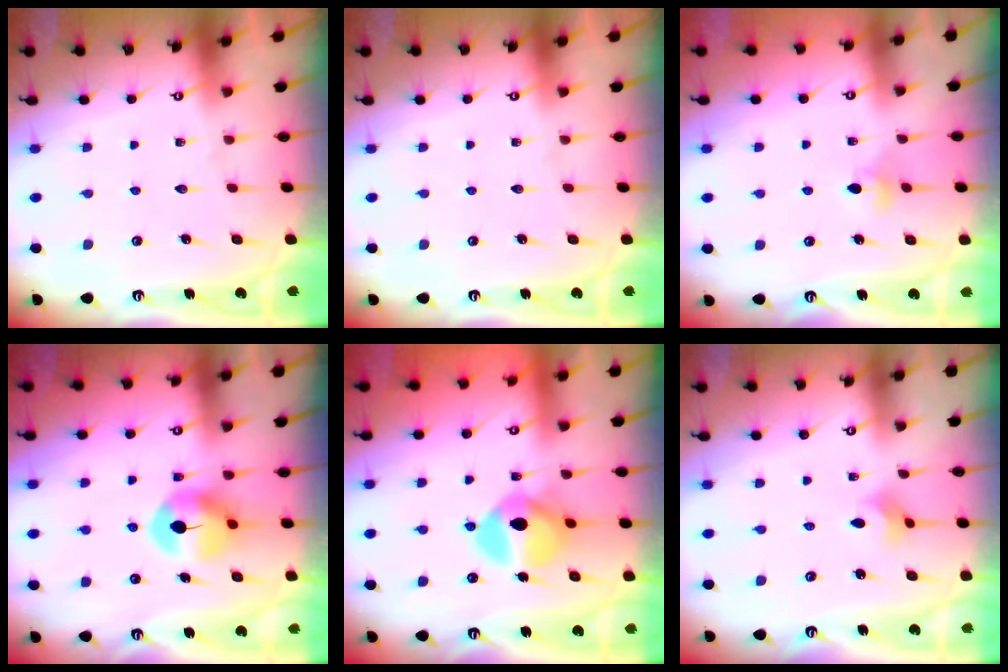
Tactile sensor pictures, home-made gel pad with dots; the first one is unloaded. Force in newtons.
{"total": 0.0}
{"total": 4.1, "press": 4.0, "slide": 1.0}
{"total": 7.8, "press": 7.8, "slide": 0.1}
{"total": 12.7, "press": 12.7, "slide": 0.5}
{"total": 2.8, "press": 2.8, "slide": 0.7}